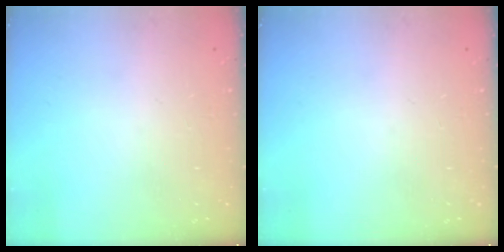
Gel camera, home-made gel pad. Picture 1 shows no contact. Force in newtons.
{"total": 0.0}